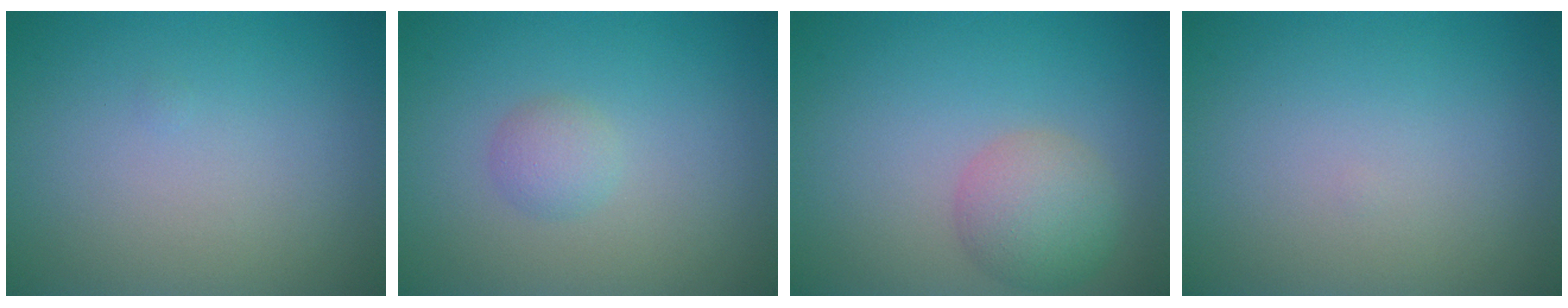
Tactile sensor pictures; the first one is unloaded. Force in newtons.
{"total": 1.5, "press": 1.5, "slide": 0.0}
{"total": 3.7, "press": 3.7, "slide": 0.3}
{"total": 0.0}